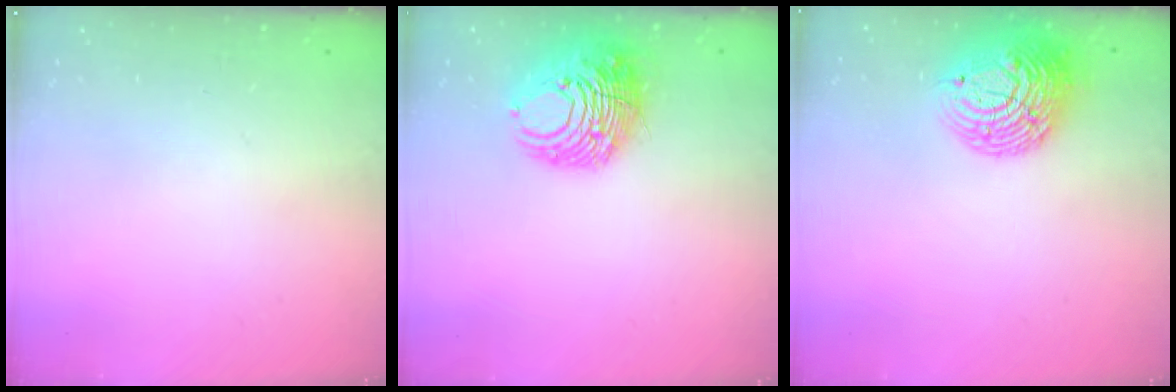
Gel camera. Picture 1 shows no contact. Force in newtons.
{"total": 13.3, "press": 13.1, "slide": 1.8}
{"total": 14.2, "press": 14.1, "slide": 1.0}